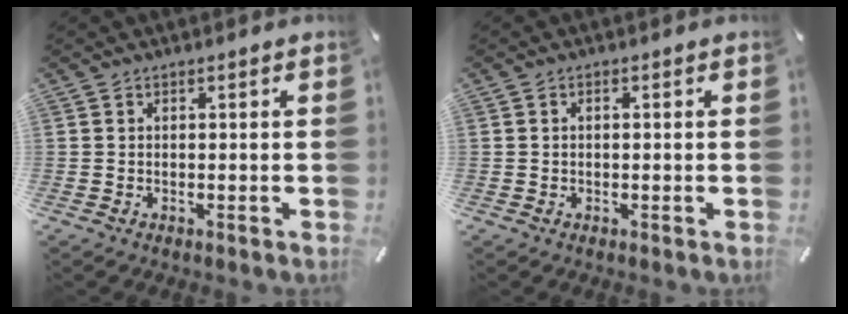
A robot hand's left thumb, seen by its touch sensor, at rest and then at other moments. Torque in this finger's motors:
{"motor_torque": [-0.28, -0.06, -0.39, -0.18, -0.05]}